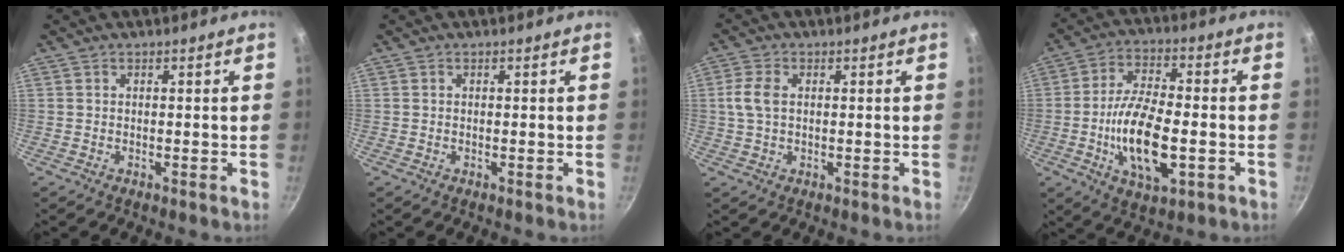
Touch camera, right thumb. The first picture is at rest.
{"total": 0.0}
{"total": 4.5, "force": [0.6, 2.8, 3.5], "torque": [-0.075, 0.009, 0.009]}
{"total": 14.7, "force": [-3.1, 6.4, 12.8], "torque": [-0.232, 0.015, -0.055]}